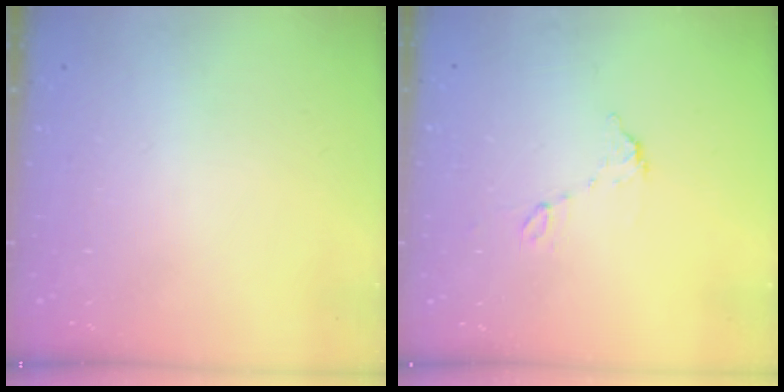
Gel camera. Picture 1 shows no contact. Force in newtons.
{"total": 6.0, "press": 6.0, "slide": 0.3}